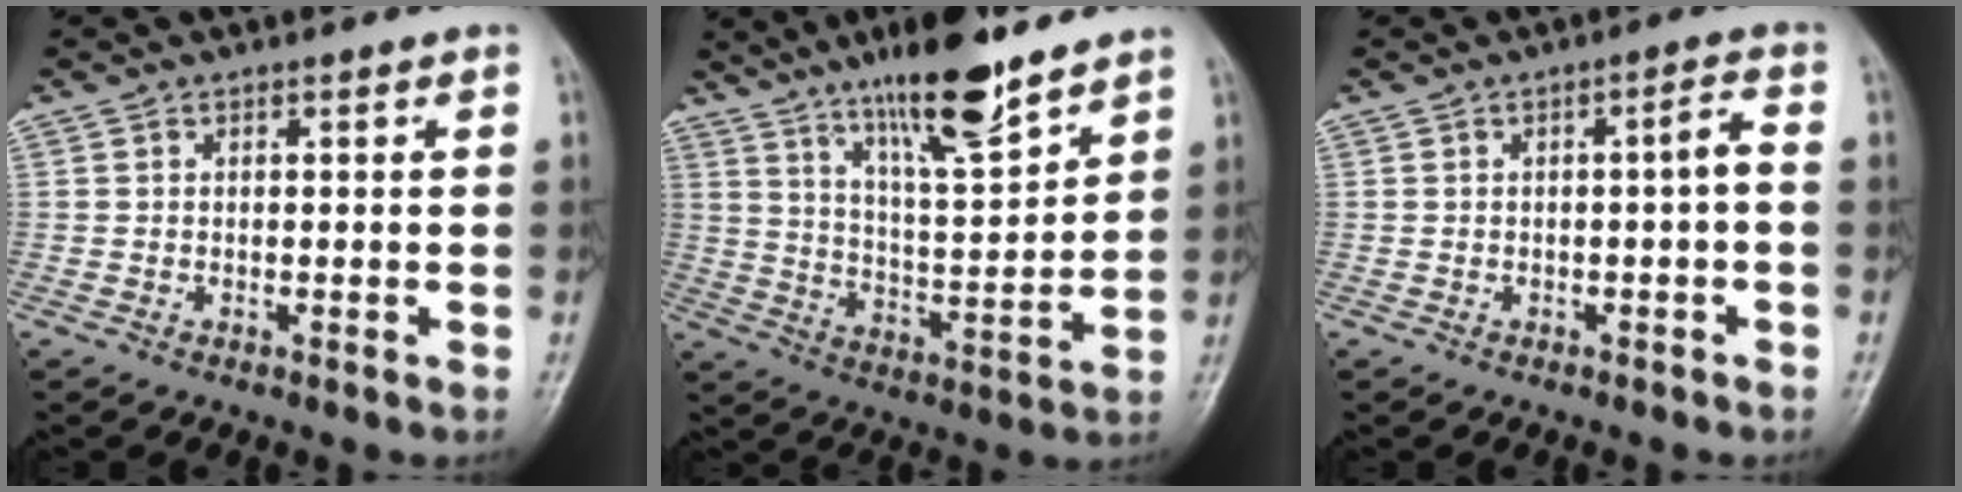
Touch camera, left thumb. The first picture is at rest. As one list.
[{"total": 15.2, "force": [10.9, 3.2, 10.1], "torque": [-0.153, -0.065, 0.191]}, {"total": 2.5, "force": [-0.5, 0.4, 2.4], "torque": [-0.039, 0.018, -0.009]}]